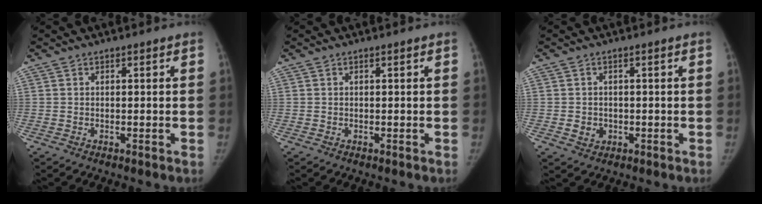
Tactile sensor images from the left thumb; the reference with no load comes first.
{"total": 0.0}
{"total": 2.4, "force": [-0.5, 2.2, 0.9], "torque": [-0.005, 0.004, -0.001]}